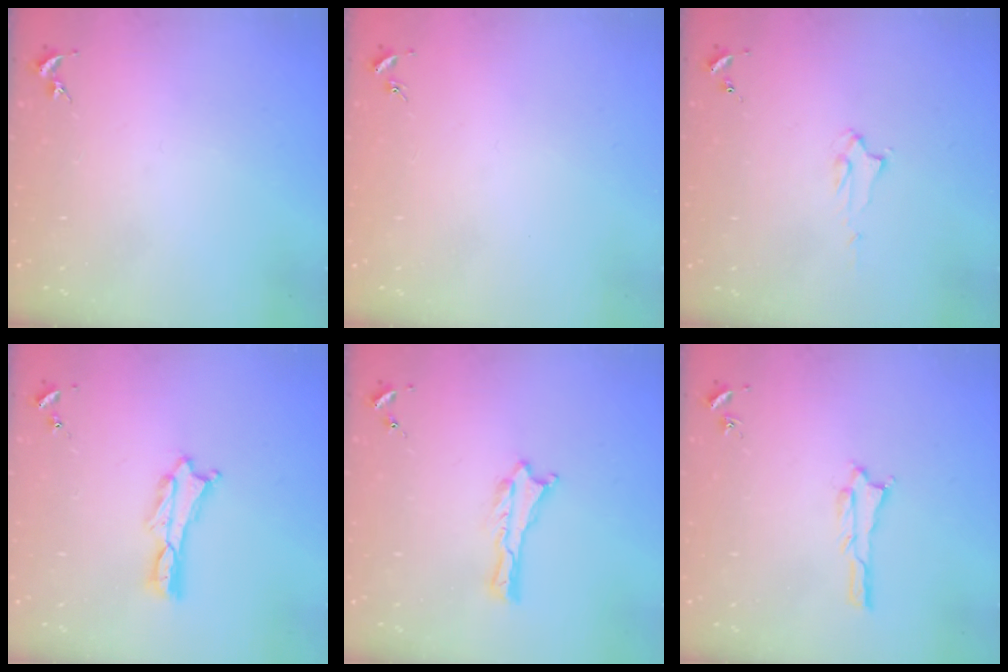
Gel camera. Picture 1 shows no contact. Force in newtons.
{"total": 0.0}
{"total": 2.0, "press": 2.0, "slide": 0.2}
{"total": 0.8, "press": 0.7, "slide": 0.2}
{"total": 0.0}
{"total": 1.1, "press": 1.1, "slide": 0.1}